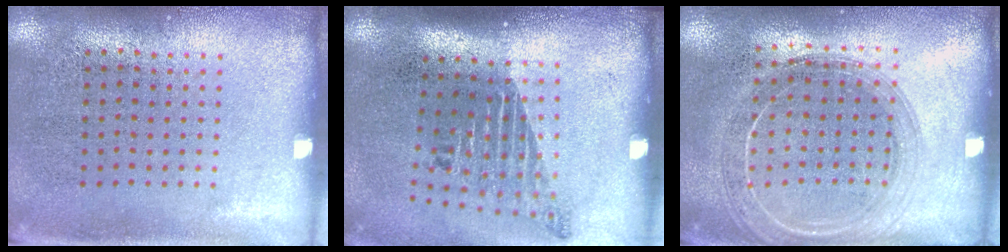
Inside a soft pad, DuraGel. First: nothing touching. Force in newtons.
{"total": 1.8, "press": 1.2, "slide": 1.4}
{"total": 1.6, "press": 1.6, "slide": 0.4}